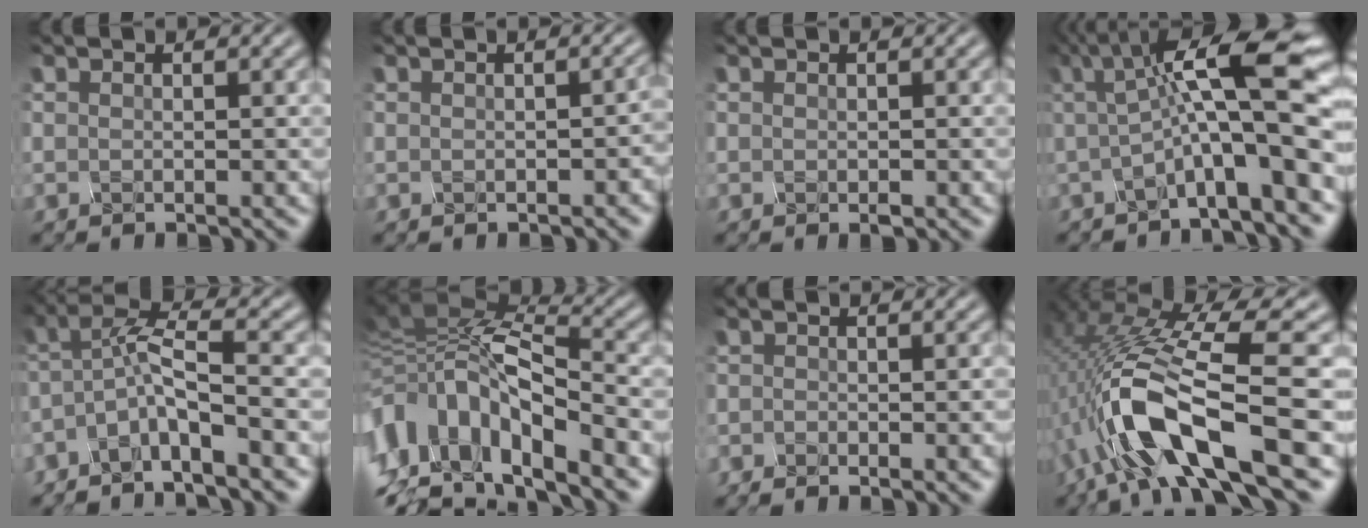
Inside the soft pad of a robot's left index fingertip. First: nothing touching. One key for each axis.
{"total": 1.2, "fx": -0.7, "fy": 0.1, "fz": 0.9, "tx": -0.012, "ty": 0.013, "tz": 0.007}
{"total": 0.8, "fx": -0.5, "fy": -0.5, "fz": -0.4, "tx": -0.013, "ty": -0.002, "tz": 0.010}
{"total": 10.8, "fx": -0.1, "fy": 1.7, "fz": 10.7, "tx": -0.161, "ty": 0.020, "tz": 0.011}
{"total": 5.6, "fx": -4.2, "fy": 0.2, "fz": 3.7, "tx": -0.076, "ty": 0.013, "tz": -0.068}
{"total": 11.6, "fx": -5.0, "fy": 5.1, "fz": 9.1, "tx": -0.210, "ty": 0.013, "tz": -0.056}
{"total": 3.3, "fx": -3.2, "fy": -0.1, "fz": 0.4, "tx": -0.008, "ty": 0.001, "tz": -0.024}
{"total": 11.7, "fx": -4.7, "fy": 3.2, "fz": 10.2, "tx": -0.216, "ty": 0.012, "tz": -0.064}